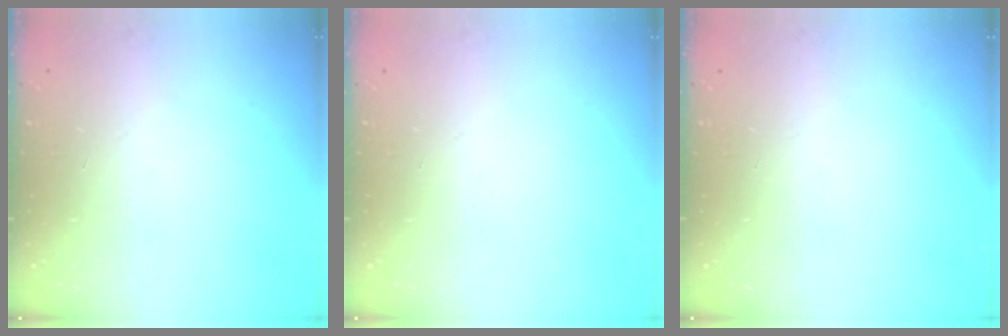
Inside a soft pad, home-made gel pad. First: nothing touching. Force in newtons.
{"total": 0.0}
{"total": 0.0}